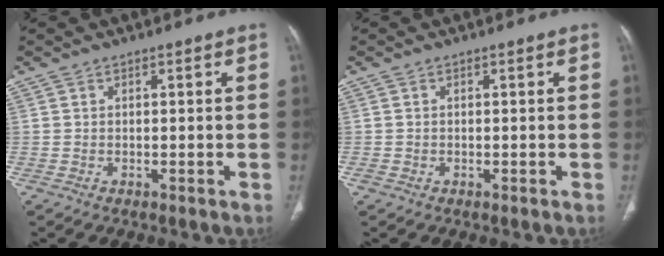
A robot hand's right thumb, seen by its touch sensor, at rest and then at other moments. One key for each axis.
{"total": 0.6, "fx": -0.2, "fy": 0.5, "fz": 0.2, "tx": -0.001, "ty": 0.003, "tz": -0.005}